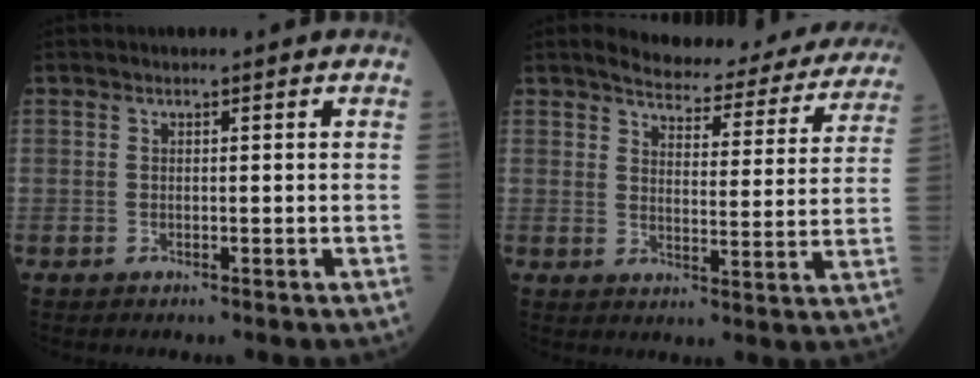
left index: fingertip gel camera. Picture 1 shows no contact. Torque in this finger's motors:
{"motor_torque": [0.68, -0.92, 0.12, 0.05]}